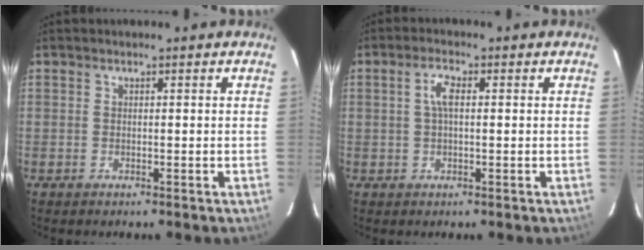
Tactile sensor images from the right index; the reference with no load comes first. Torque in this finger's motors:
{"motor_torque": [0.24, -0.14, 0.36, 0.06]}